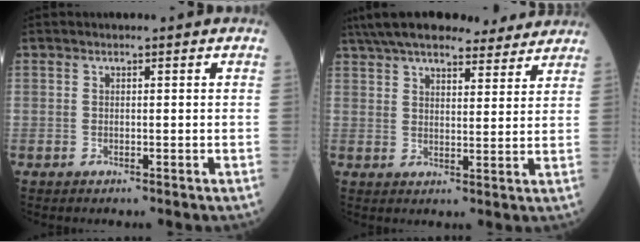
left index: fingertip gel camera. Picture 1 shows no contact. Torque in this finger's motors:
{"motor_torque": [0.35, -1.79, -0.27, 0.10]}